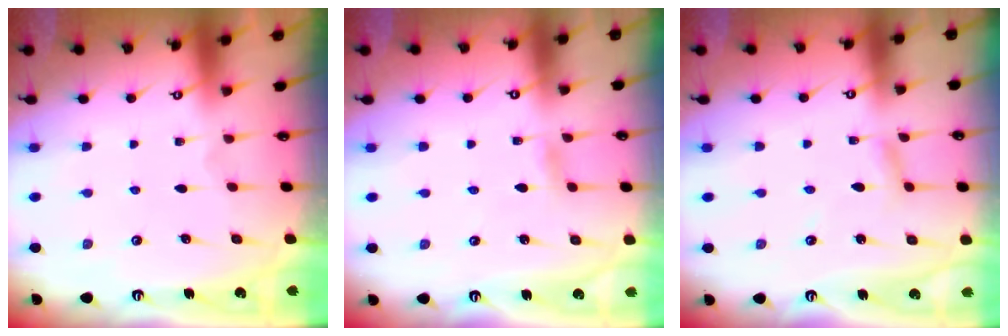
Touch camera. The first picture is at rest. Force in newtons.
{"total": 3.1, "press": 3.1, "slide": 0.3}
{"total": 2.7, "press": 2.7, "slide": 0.2}